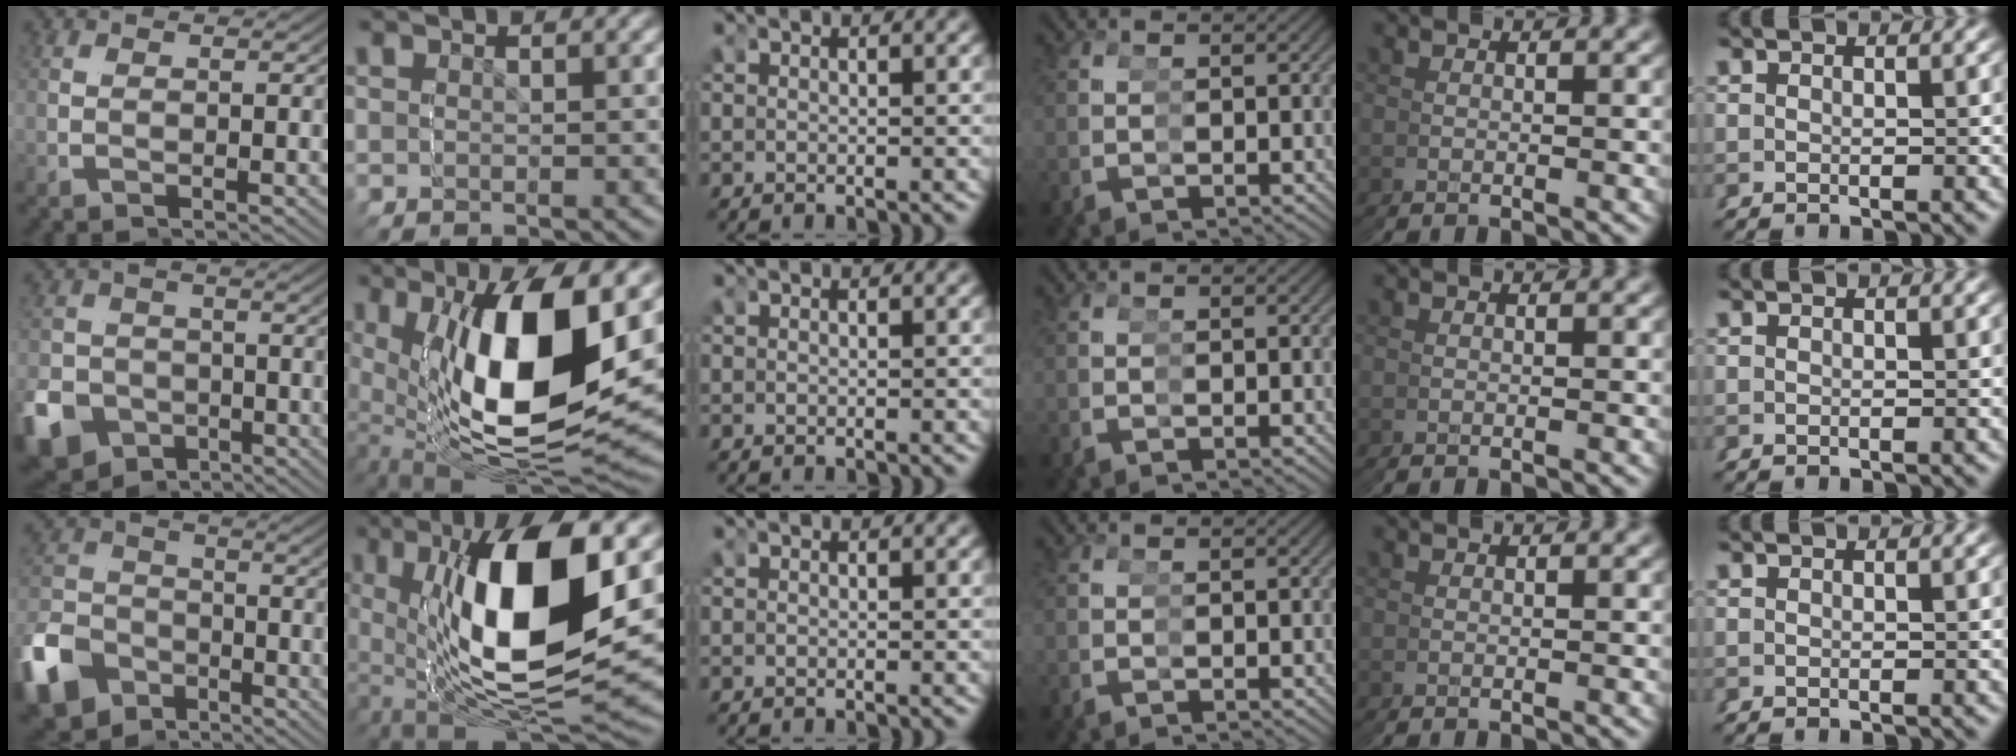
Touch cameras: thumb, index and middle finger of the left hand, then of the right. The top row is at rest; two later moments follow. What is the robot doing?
{"motion": "grasp_and_lifting", "object": "markers"}